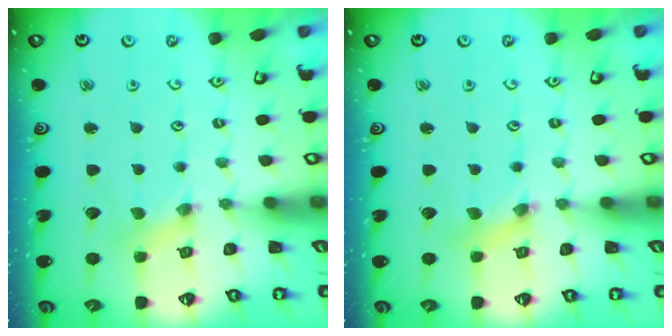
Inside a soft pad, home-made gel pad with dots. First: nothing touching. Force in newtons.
{"total": 2.3, "press": 2.3, "slide": 0.3}